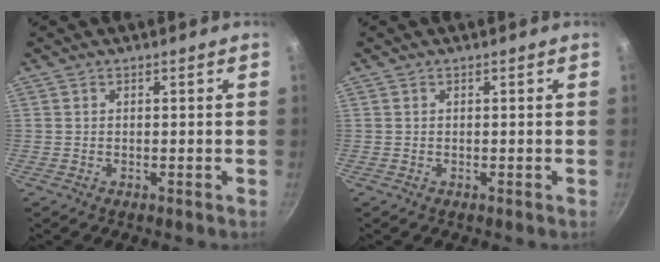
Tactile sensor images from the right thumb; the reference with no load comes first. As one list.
[{"total": 0.0}]